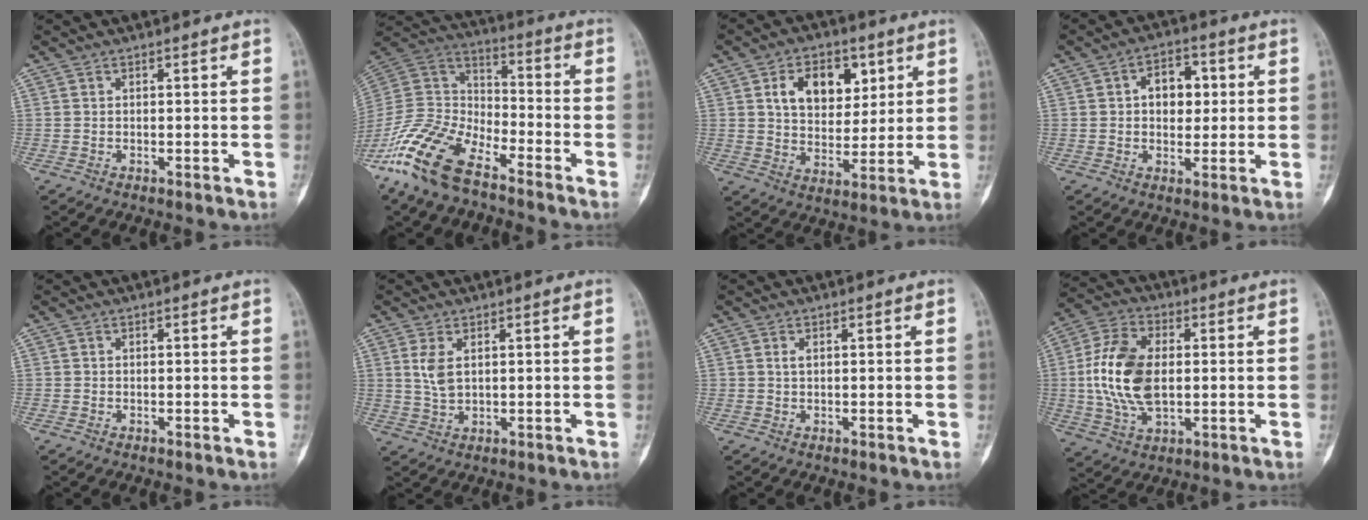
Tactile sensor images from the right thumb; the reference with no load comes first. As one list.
[{"total": 16.9, "force": [-11.6, 7.2, 10.0], "torque": [-0.199, 0.059, -0.230]}, {"total": 12.2, "force": [4.7, 8.2, 7.7], "torque": [-0.075, -0.017, 0.081]}, {"total": 7.5, "force": [1.3, 5.1, 5.3], "torque": [-0.043, 0.005, 0.013]}, {"total": 0.0}, {"total": 4.2, "force": [1.3, 2.2, 3.3], "torque": [-0.071, -0.004, 0.033]}, {"total": 1.0, "force": [0.4, 0.6, 0.7], "torque": [-0.014, 0.003, 0.009]}, {"total": 14.7, "force": [0.4, 8.8, 11.7], "torque": [-0.232, 0.007, 0.008]}]